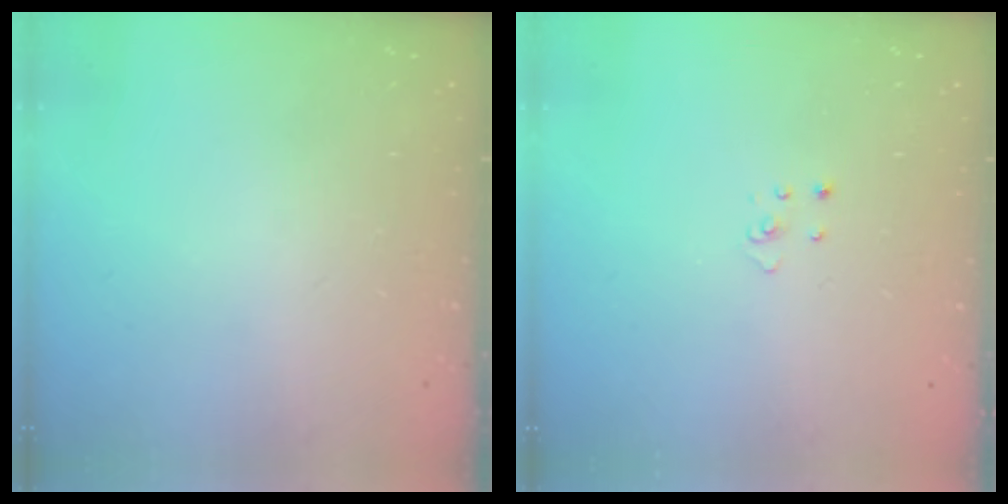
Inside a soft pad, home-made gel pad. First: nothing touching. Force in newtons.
{"total": 2.2, "press": 2.2, "slide": 0.2}